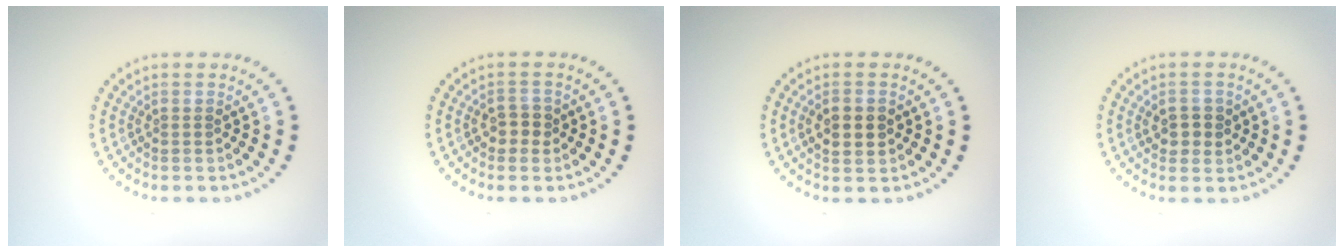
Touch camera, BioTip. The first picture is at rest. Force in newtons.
{"total": 1.9, "press": 1.8, "slide": 0.6}
{"total": 2.5, "press": 2.5, "slide": 0.1}
{"total": 2.3, "press": 2.2, "slide": 0.4}